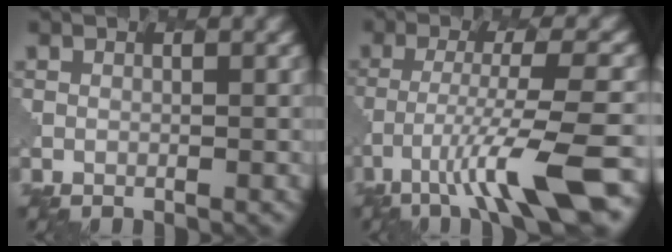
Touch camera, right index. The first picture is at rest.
{"total": 9.3, "force": [-5.3, 1.3, 7.5], "torque": [-0.124, 0.001, -0.089]}